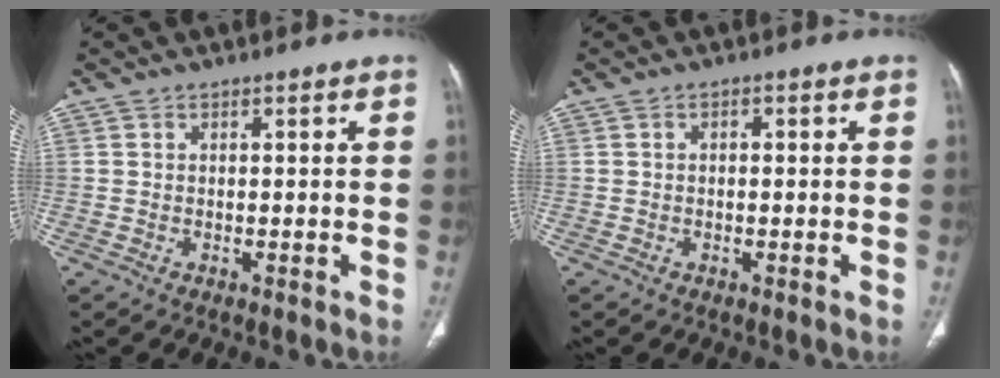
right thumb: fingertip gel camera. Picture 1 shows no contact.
{"total": 1.0, "force": [0.1, 0.6, 0.9], "torque": [-0.015, 0.005, 0.000]}